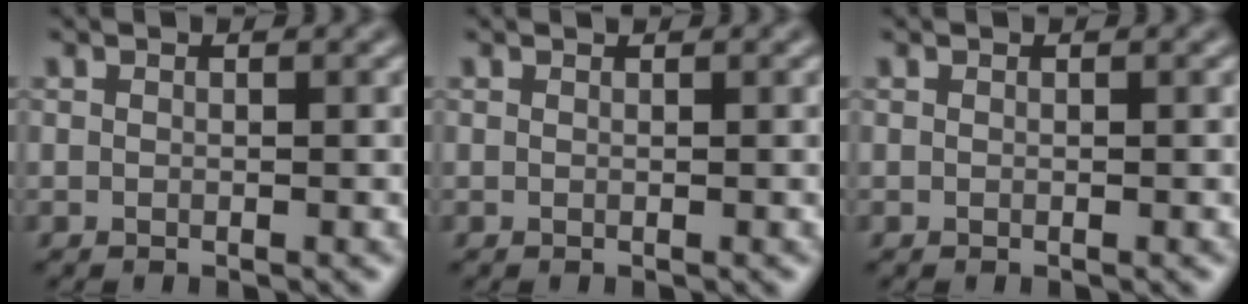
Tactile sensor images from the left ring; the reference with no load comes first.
{"total": 0.0}
{"total": 0.0}